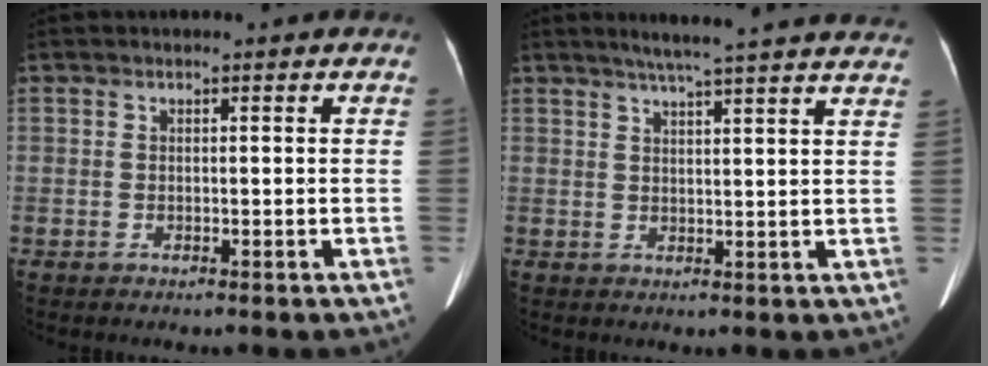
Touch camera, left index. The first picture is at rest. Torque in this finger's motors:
{"motor_torque": [0.82, -1.32, 0.04, 0.03]}